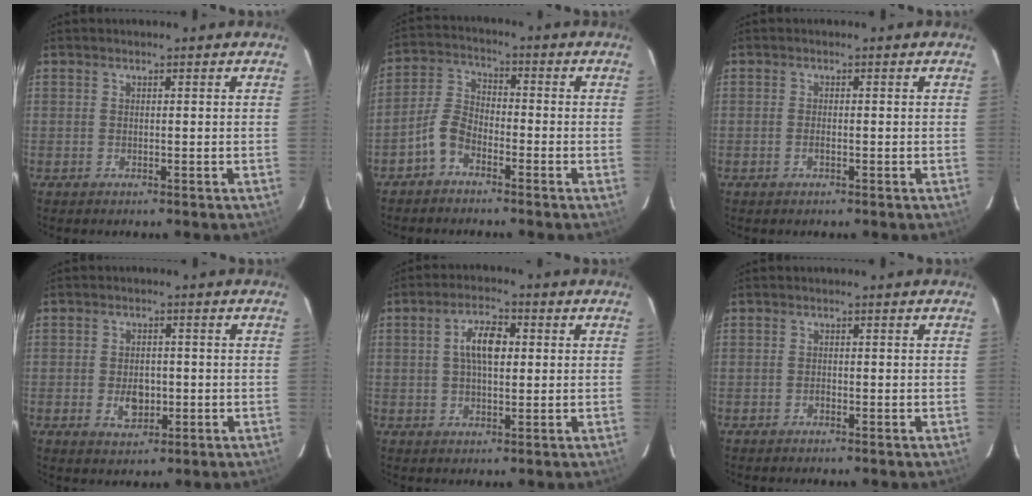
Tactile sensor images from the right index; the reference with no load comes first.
{"total": 5.7, "force": [-3.7, 3.1, 3.0], "torque": [-0.070, 0.019, -0.079]}
{"total": 1.1, "force": [-0.5, 0.4, 0.9], "torque": [-0.019, 0.001, -0.009]}
{"total": 5.0, "force": [-1.2, 3.4, 3.5], "torque": [-0.064, 0.000, -0.013]}
{"total": 6.5, "force": [1.0, 3.1, 5.6], "torque": [-0.101, 0.015, 0.019]}
{"total": 0.6, "force": [-0.5, 0.3, 0.2], "torque": [-0.004, 0.002, -0.009]}